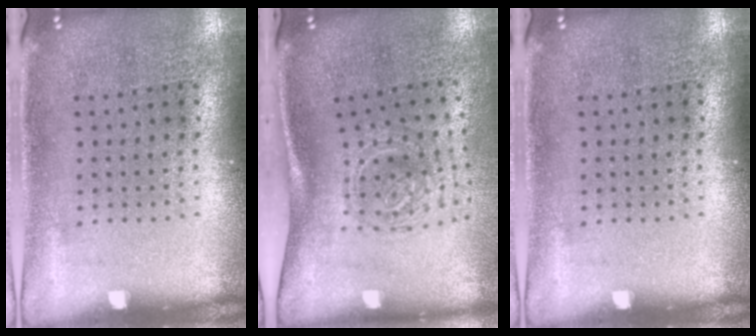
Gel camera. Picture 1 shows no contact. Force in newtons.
{"total": 1.9, "press": 1.3, "slide": 1.4}
{"total": 0.0}